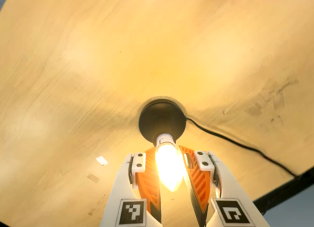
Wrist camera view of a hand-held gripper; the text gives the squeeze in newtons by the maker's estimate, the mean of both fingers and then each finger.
{"total": 15.2, "left": 14.3, "right": 16.2}